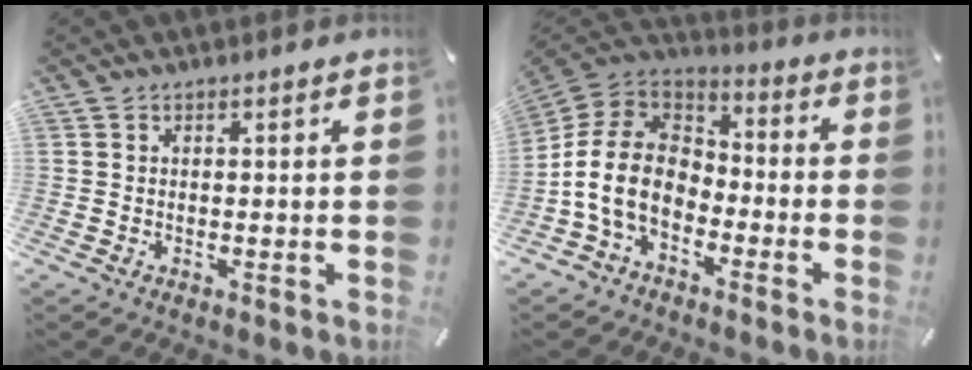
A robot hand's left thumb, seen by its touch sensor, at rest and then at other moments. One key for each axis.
{"total": 13.7, "fx": -5.5, "fy": 9.5, "fz": 8.2, "tx": -0.187, "ty": 0.035, "tz": -0.108}